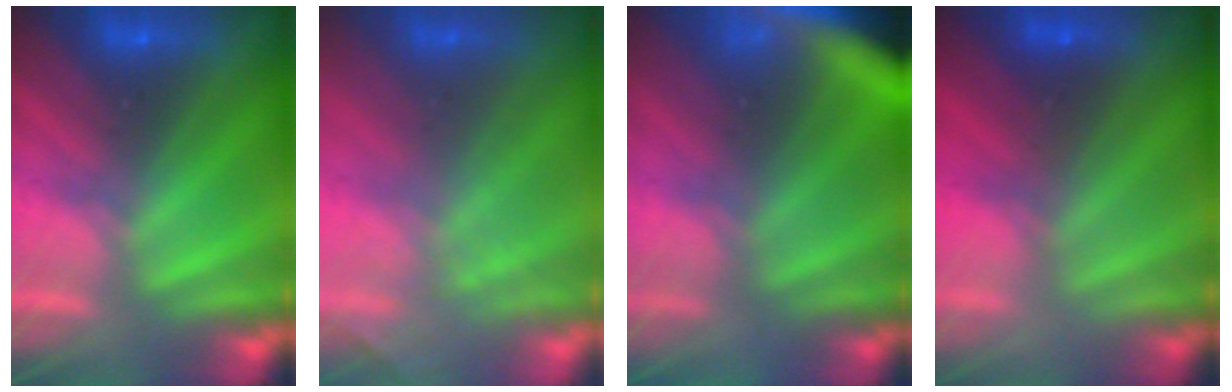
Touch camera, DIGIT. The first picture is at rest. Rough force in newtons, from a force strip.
{"total": 1.8}
{"total": 6.9}
{"total": 1.6}